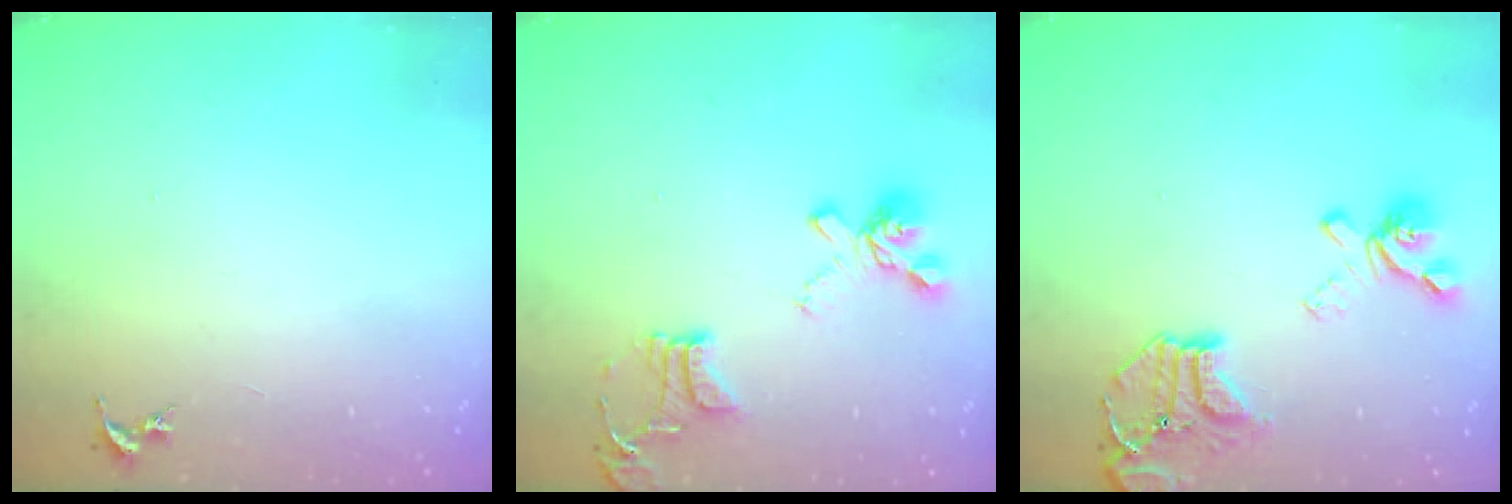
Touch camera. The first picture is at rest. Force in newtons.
{"total": 18.1, "press": 18.0, "slide": 1.8}
{"total": 17.4, "press": 17.3, "slide": 1.8}